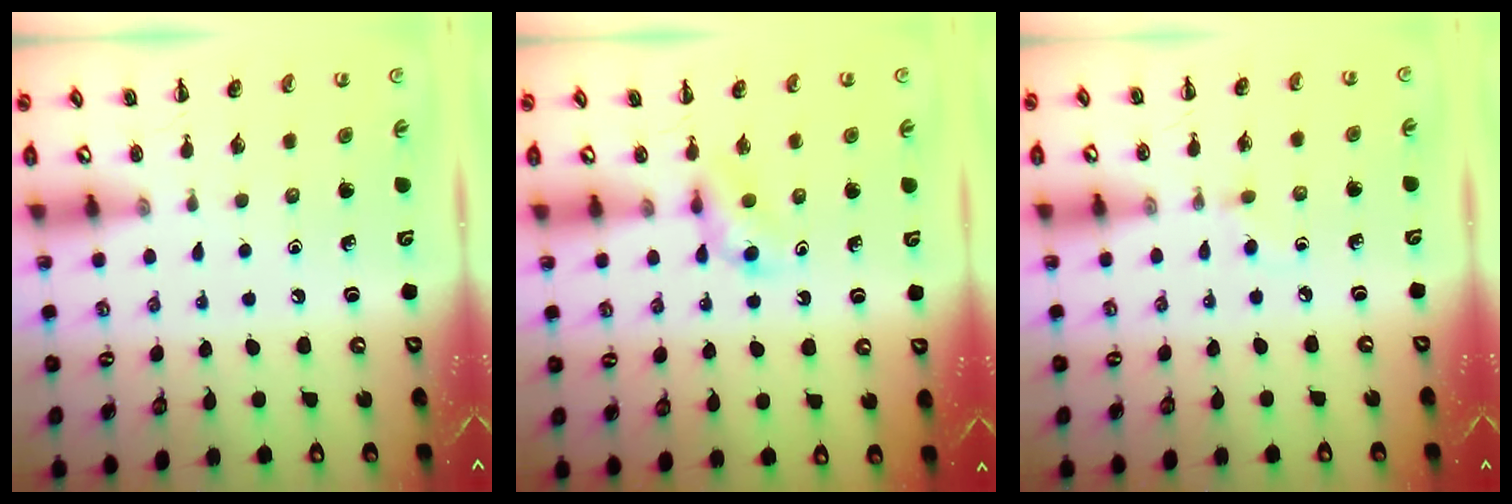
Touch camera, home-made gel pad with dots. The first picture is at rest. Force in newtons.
{"total": 3.5, "press": 3.2, "slide": 1.4}
{"total": 2.4, "press": 2.1, "slide": 1.0}